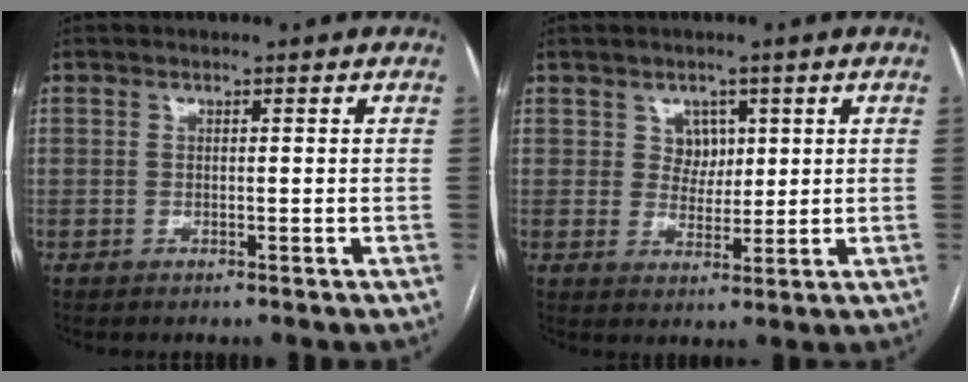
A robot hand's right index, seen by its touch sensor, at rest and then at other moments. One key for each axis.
{"total": 3.4, "fx": 1.4, "fy": 2.9, "fz": 1.1, "tx": -0.014, "ty": 0.004, "tz": 0.024}